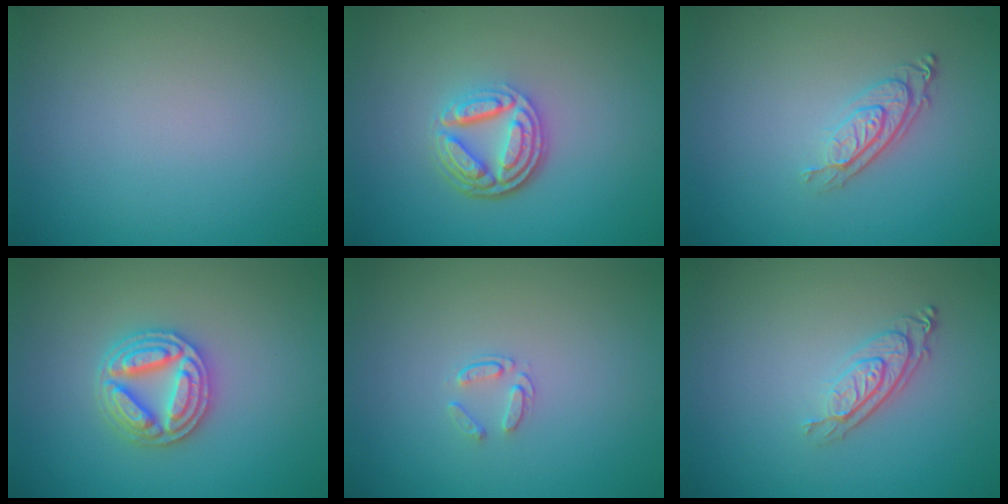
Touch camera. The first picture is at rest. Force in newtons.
{"total": 4.8, "press": 3.5, "slide": 3.3}
{"total": 2.9, "press": 2.0, "slide": 2.0}
{"total": 4.7, "press": 4.6, "slide": 0.8}
{"total": 1.1, "press": 0.7, "slide": 0.9}
{"total": 2.9, "press": 2.0, "slide": 2.0}